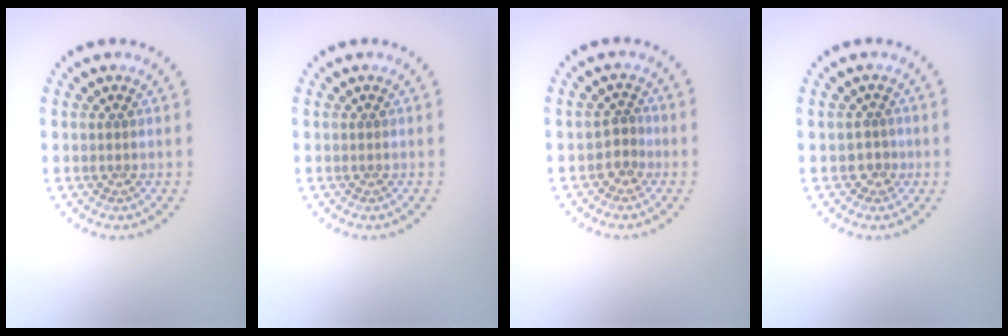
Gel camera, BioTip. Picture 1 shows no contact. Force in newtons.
{"total": 0.0}
{"total": 1.6, "press": 1.2, "slide": 1.1}
{"total": 1.1, "press": 0.7, "slide": 0.8}